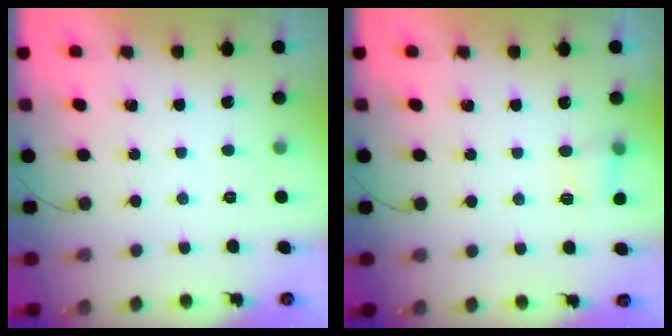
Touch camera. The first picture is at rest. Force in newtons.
{"total": 4.7, "press": 4.4, "slide": 1.6}